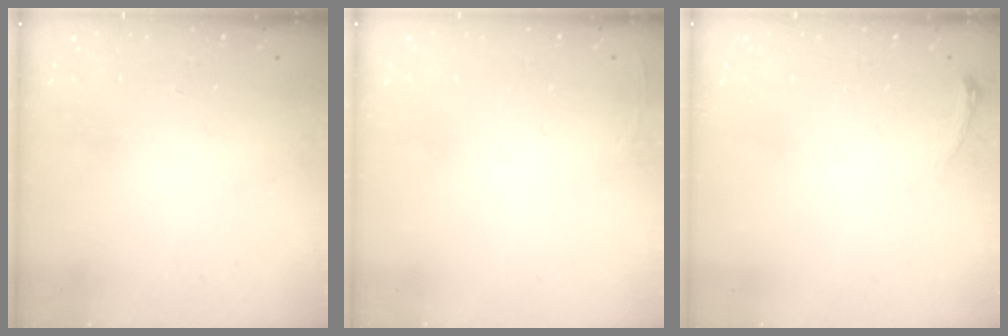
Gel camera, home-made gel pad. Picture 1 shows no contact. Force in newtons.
{"total": 2.5, "press": 2.4, "slide": 0.9}
{"total": 4.5, "press": 4.3, "slide": 1.1}